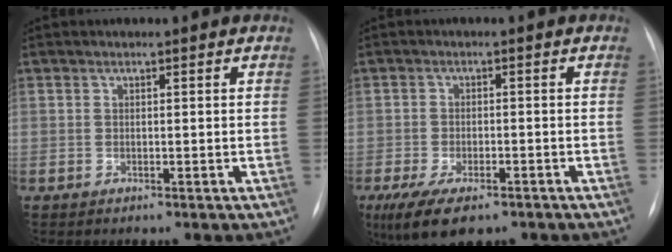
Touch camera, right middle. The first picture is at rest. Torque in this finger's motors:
{"motor_torque": [1.26, -0.87, 0.19, 0.11]}